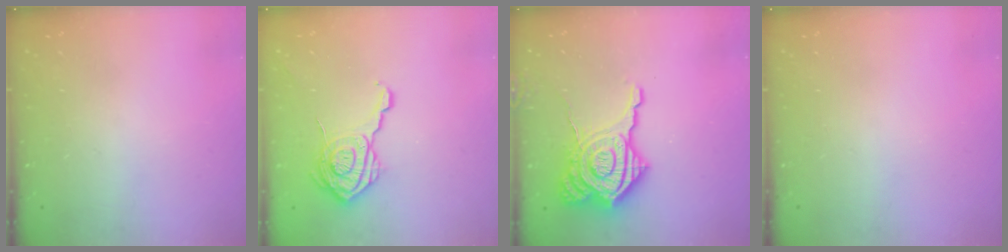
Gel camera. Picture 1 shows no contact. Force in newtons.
{"total": 18.1, "press": 18.1, "slide": 0.8}
{"total": 20.6, "press": 20.5, "slide": 1.6}
{"total": 0.0}